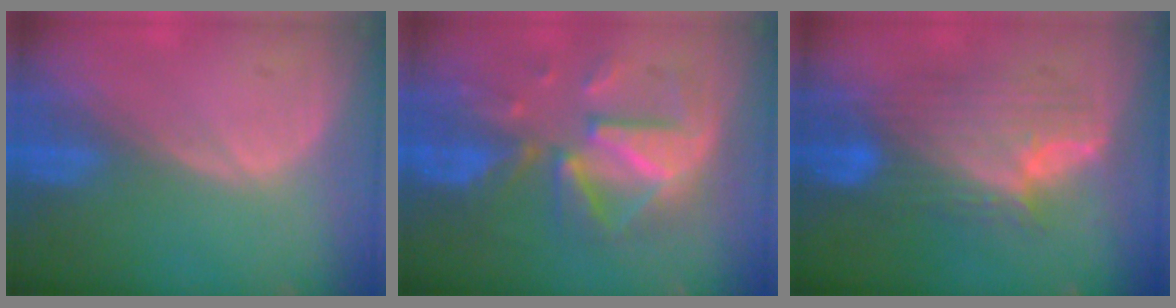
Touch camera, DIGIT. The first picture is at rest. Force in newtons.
{"total": 10.3, "press": 10.3, "slide": 0.8}
{"total": 8.6, "press": 8.6, "slide": 0.3}